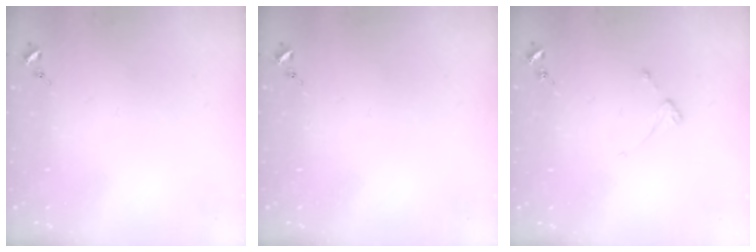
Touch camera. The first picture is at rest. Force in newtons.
{"total": 0.0}
{"total": 3.4, "press": 3.4, "slide": 0.1}